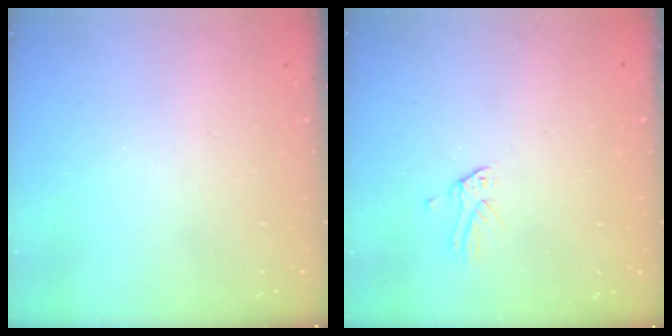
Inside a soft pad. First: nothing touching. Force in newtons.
{"total": 0.0}